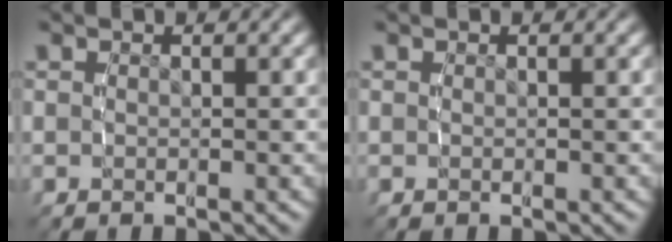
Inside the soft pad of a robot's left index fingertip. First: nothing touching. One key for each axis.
{"total": 0.0}